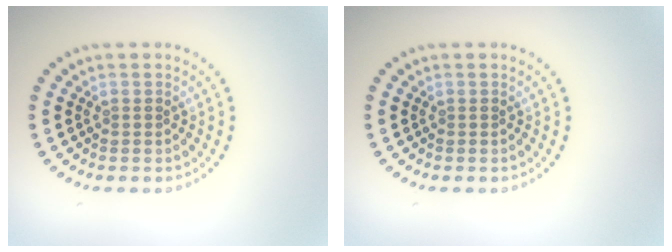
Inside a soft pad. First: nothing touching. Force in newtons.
{"total": 0.0}